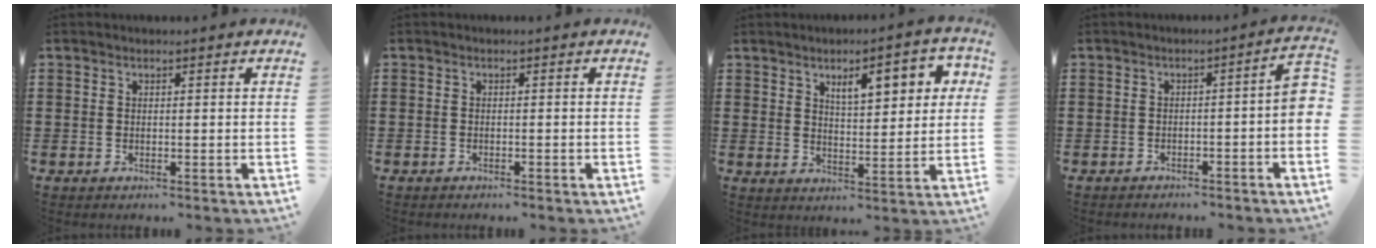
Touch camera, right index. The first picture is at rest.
{"total": 0.6, "force": [-0.6, 0.0, 0.1], "torque": [-0.003, -0.001, -0.012]}
{"total": 6.8, "force": [3.3, 2.7, 5.4], "torque": [-0.081, -0.003, 0.046]}
{"total": 3.5, "force": [-1.8, 0.6, 3.0], "torque": [-0.039, 0.000, -0.035]}